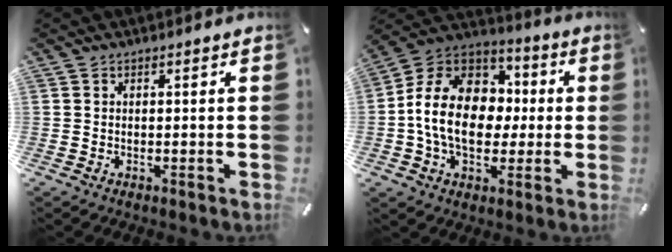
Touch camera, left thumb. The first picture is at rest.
{"total": 17.4, "force": [-1.2, 13.5, 10.8], "torque": [-0.218, 0.012, -0.021]}